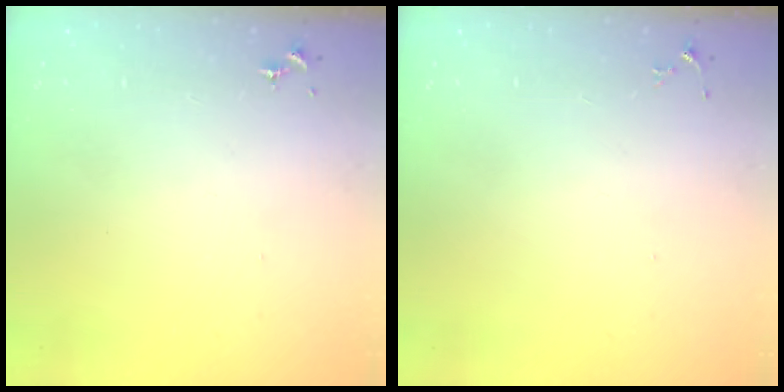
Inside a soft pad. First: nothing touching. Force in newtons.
{"total": 3.3, "press": 3.3, "slide": 0.5}